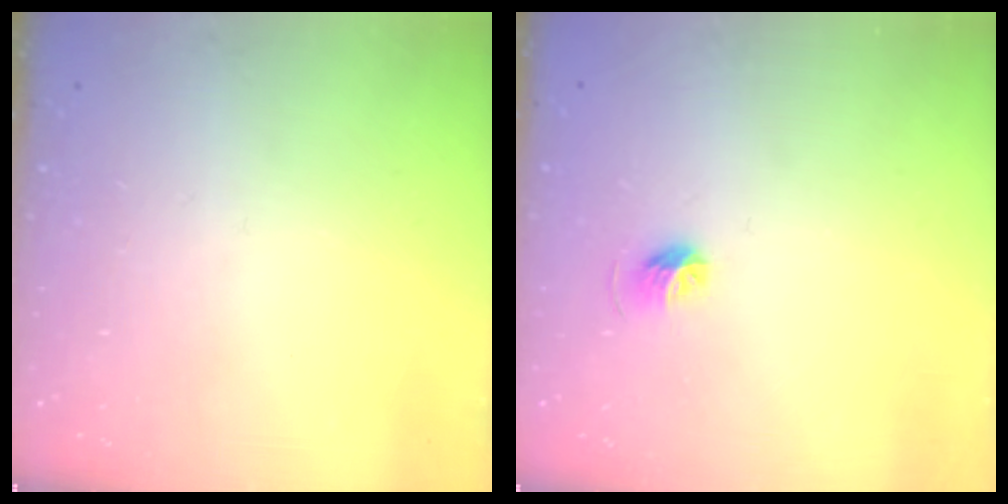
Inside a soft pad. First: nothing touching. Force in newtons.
{"total": 5.4, "press": 5.2, "slide": 1.2}